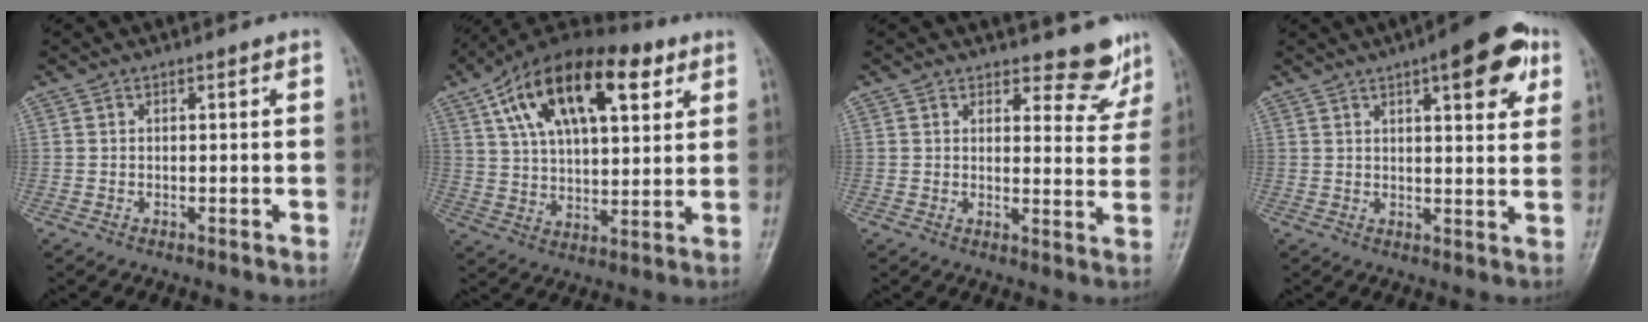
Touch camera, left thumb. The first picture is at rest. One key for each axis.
{"total": 22.4, "fx": 10.0, "fy": 10.7, "fz": 16.9, "tx": -0.264, "ty": -0.004, "tz": 0.168}
{"total": 6.6, "fx": 6.1, "fy": 2.4, "fz": 0.8, "tx": 0.019, "ty": -0.056, "tz": 0.066}
{"total": 11.7, "fx": 5.6, "fy": 3.9, "fz": 9.5, "tx": -0.095, "ty": -0.010, "tz": 0.066}